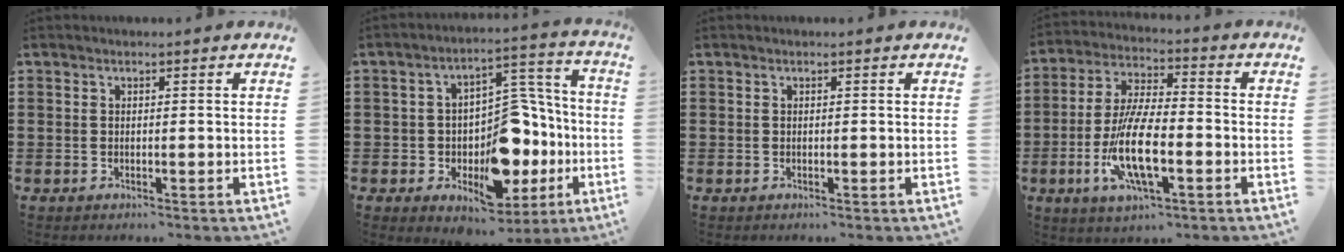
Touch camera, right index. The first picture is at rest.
{"total": 10.4, "force": [-2.7, 7.5, 6.7], "torque": [-0.091, 0.002, -0.038]}
{"total": 0.0}
{"total": 11.6, "force": [-3.6, 4.0, 10.3], "torque": [-0.226, -0.009, -0.069]}